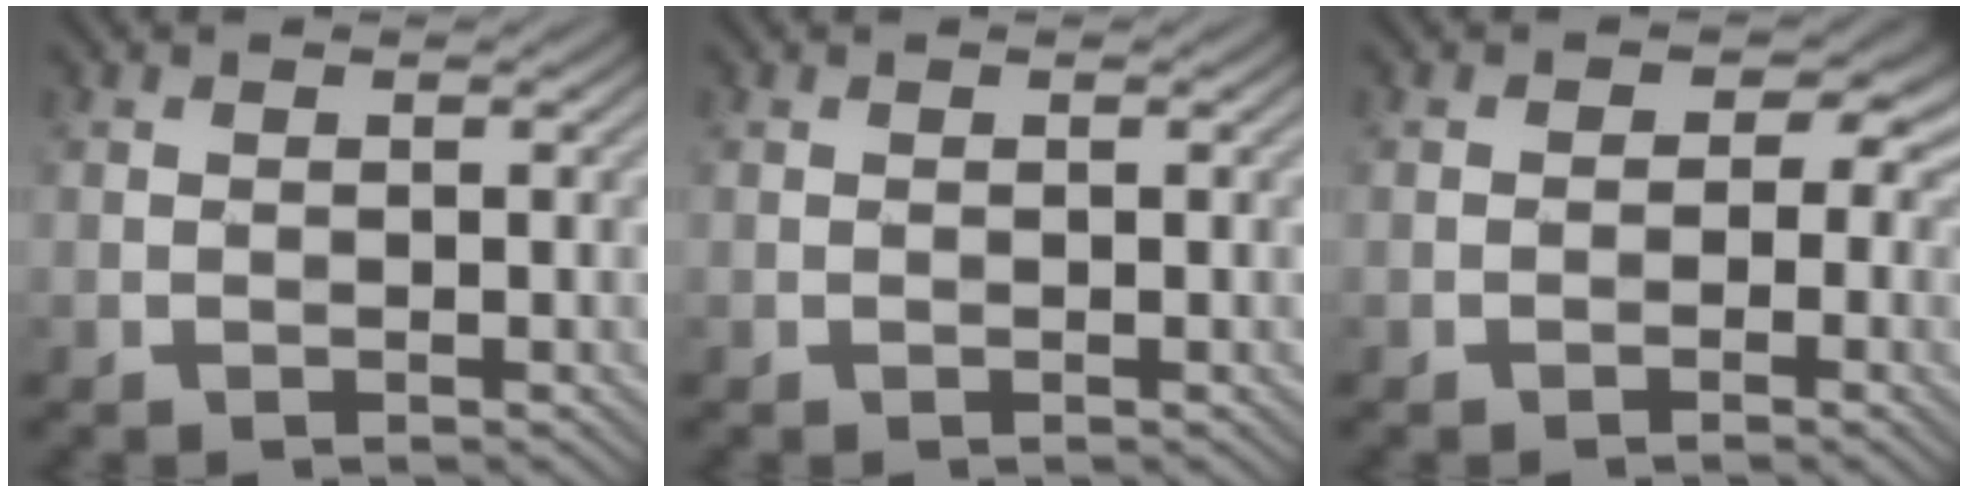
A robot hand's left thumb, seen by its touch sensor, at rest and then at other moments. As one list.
[{"total": 0.0}, {"total": 5.3, "force": [0.3, 4.2, 3.3], "torque": [-0.034, 0.014, -0.013]}]